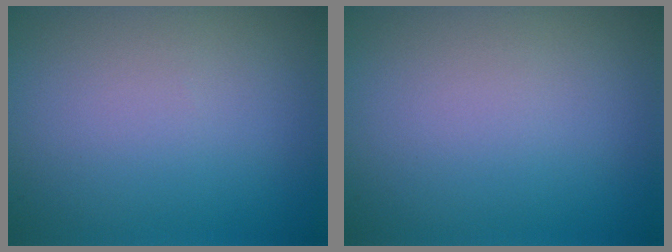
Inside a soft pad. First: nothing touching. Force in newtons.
{"total": 0.0}